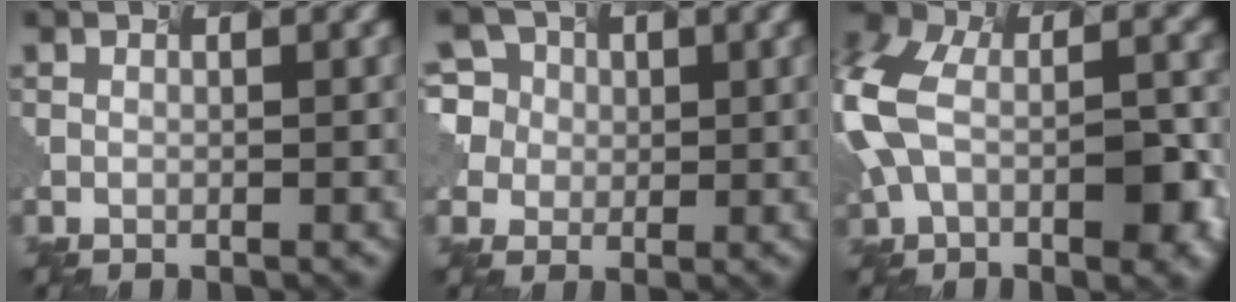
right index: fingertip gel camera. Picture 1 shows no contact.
{"total": 5.7, "force": [2.1, 5.1, 1.5], "torque": [-0.045, 0.025, 0.032]}
{"total": 10.0, "force": [-2.6, 5.7, 7.8], "torque": [-0.200, -0.004, -0.028]}